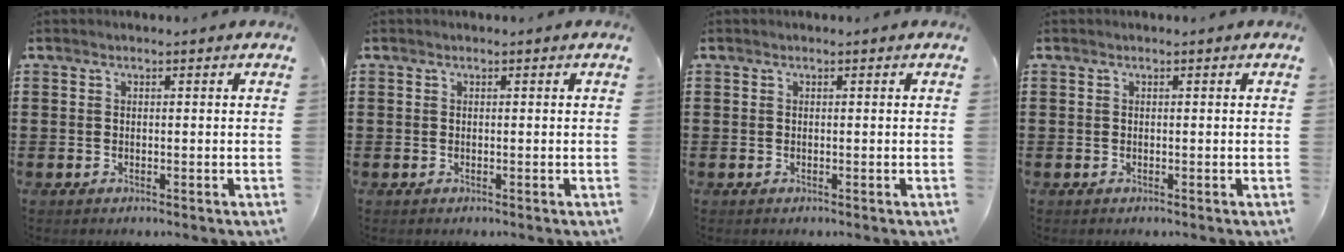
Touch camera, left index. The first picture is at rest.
{"total": 0.0}
{"total": 0.0}
{"total": 0.0}